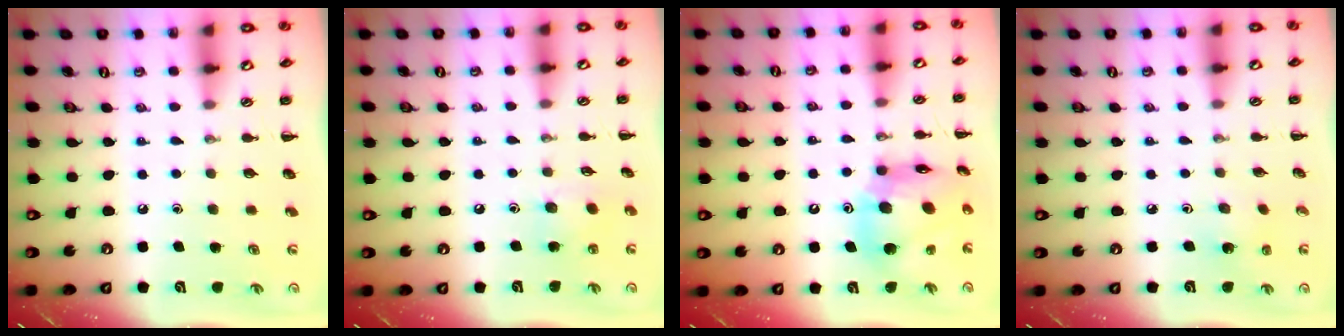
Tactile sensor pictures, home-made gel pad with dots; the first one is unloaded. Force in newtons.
{"total": 6.5, "press": 6.5, "slide": 0.6}
{"total": 14.2, "press": 13.8, "slide": 3.4}
{"total": 2.7, "press": 2.5, "slide": 0.9}